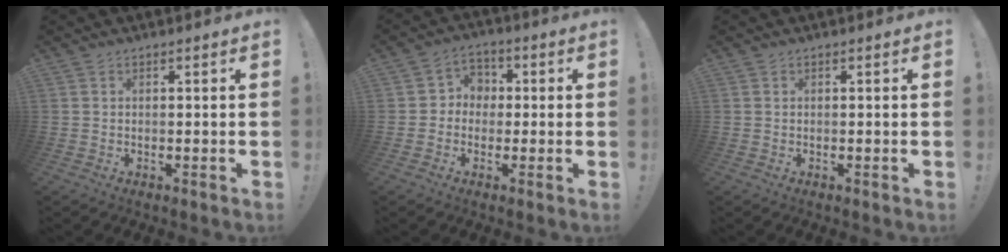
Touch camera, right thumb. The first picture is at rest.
{"total": 5.4, "force": [-0.9, 5.1, 1.3], "torque": [-0.017, 0.013, -0.016]}
{"total": 0.0}